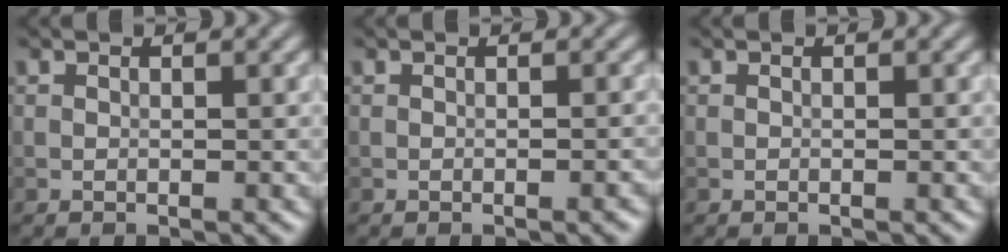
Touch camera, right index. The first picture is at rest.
{"total": 0.8, "force": [-0.4, 0.1, 0.7], "torque": [-0.008, 0.001, -0.005]}
{"total": 0.0}